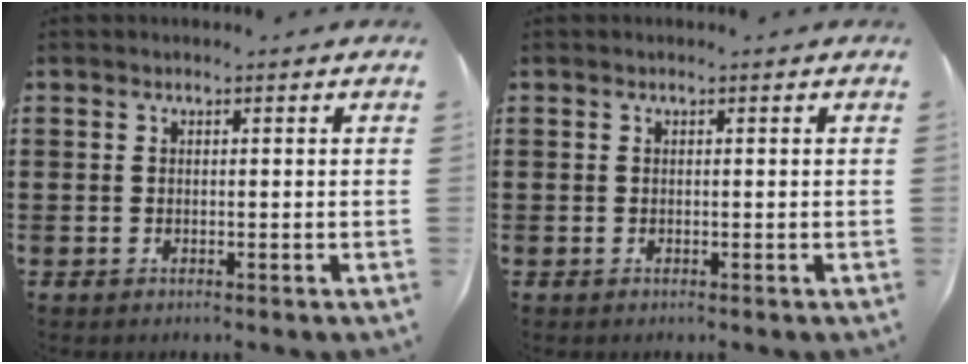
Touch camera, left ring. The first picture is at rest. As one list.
[{"total": 0.0}]